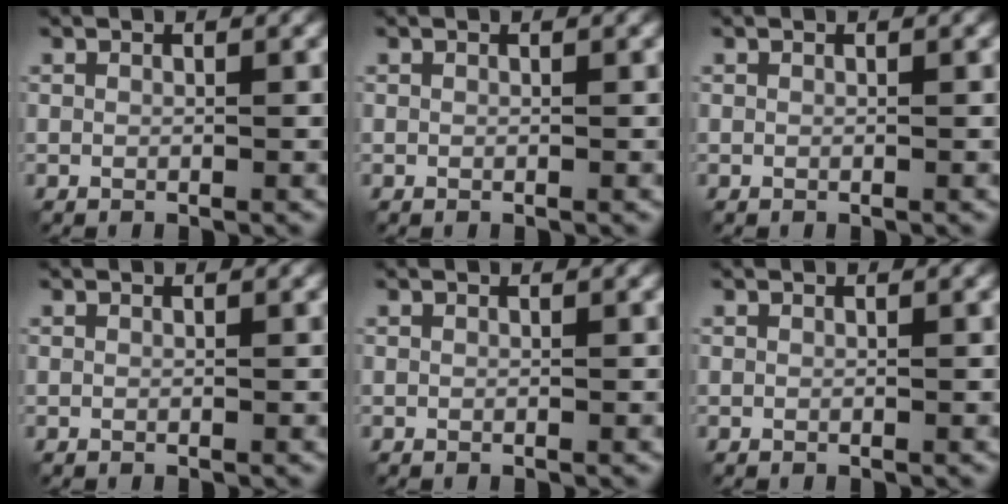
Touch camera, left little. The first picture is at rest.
{"total": 0.0}
{"total": 0.0}
{"total": 0.0}
{"total": 0.0}
{"total": 0.0}